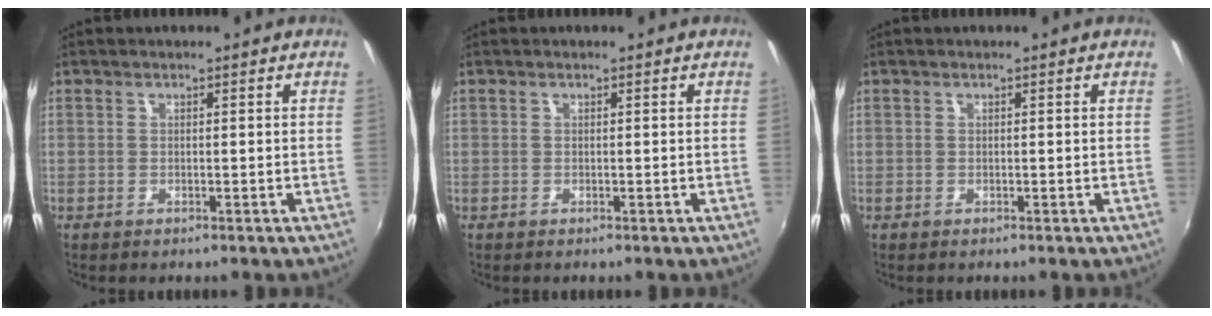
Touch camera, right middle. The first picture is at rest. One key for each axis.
{"total": 0.0}
{"total": 0.0}